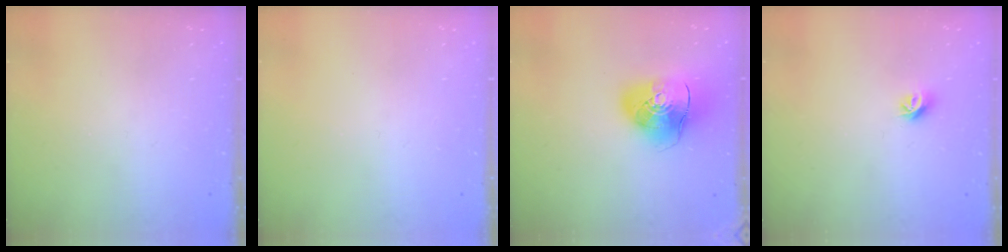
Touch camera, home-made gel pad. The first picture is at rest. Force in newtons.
{"total": 0.0}
{"total": 12.8, "press": 12.6, "slide": 2.1}
{"total": 6.5, "press": 6.5, "slide": 0.7}